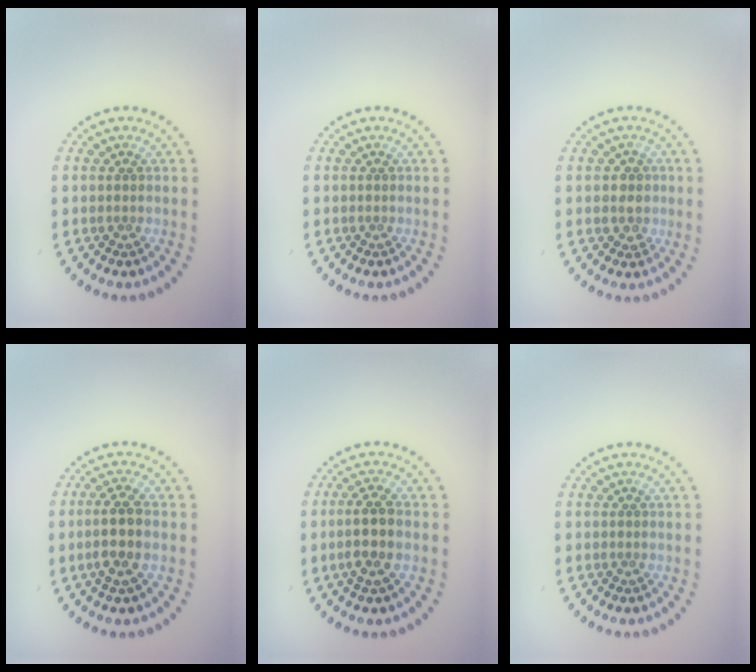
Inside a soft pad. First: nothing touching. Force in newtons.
{"total": 0.0}
{"total": 1.6, "press": 1.4, "slide": 0.8}
{"total": 3.0, "press": 2.8, "slide": 1.1}
{"total": 3.0, "press": 2.8, "slide": 1.1}
{"total": 0.0}